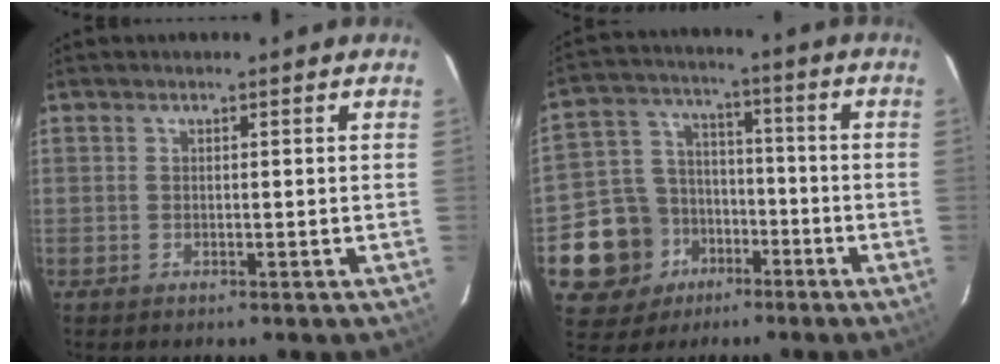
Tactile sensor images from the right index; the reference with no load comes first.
{"total": 13.4, "force": [-6.3, 11.1, 4.1], "torque": [-0.124, 0.031, -0.093]}